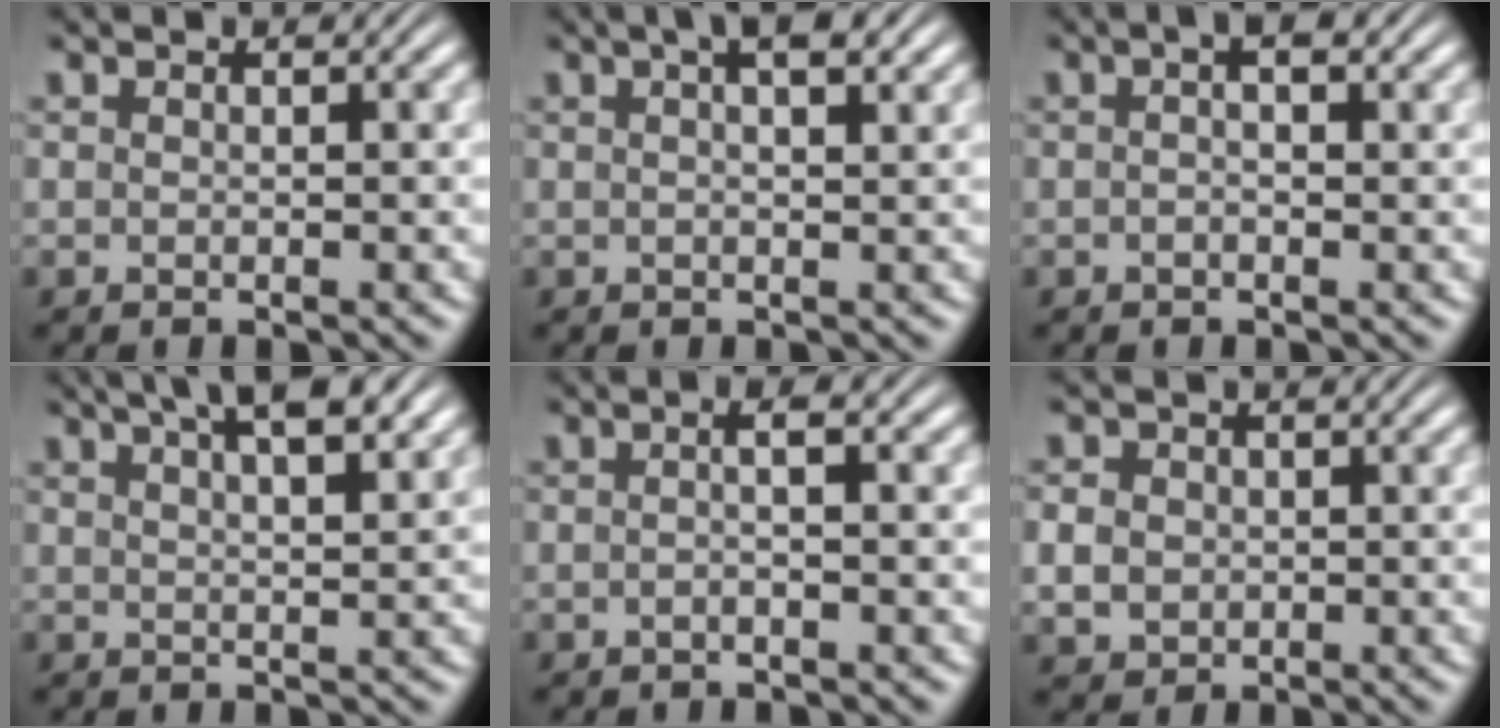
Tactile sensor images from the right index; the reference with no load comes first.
{"total": 3.8, "force": [1.8, 1.1, 3.2], "torque": [-0.042, 0.014, 0.020]}
{"total": 2.3, "force": [0.5, 0.8, 2.1], "torque": [-0.020, 0.016, -0.003]}
{"total": 6.3, "force": [4.1, 1.8, 4.4], "torque": [-0.066, 0.015, 0.063]}
{"total": 1.7, "force": [-0.5, 0.0, 1.6], "torque": [-0.023, 0.005, -0.015]}
{"total": 3.1, "force": [-0.3, 2.9, 1.3], "torque": [-0.034, -0.009, -0.002]}